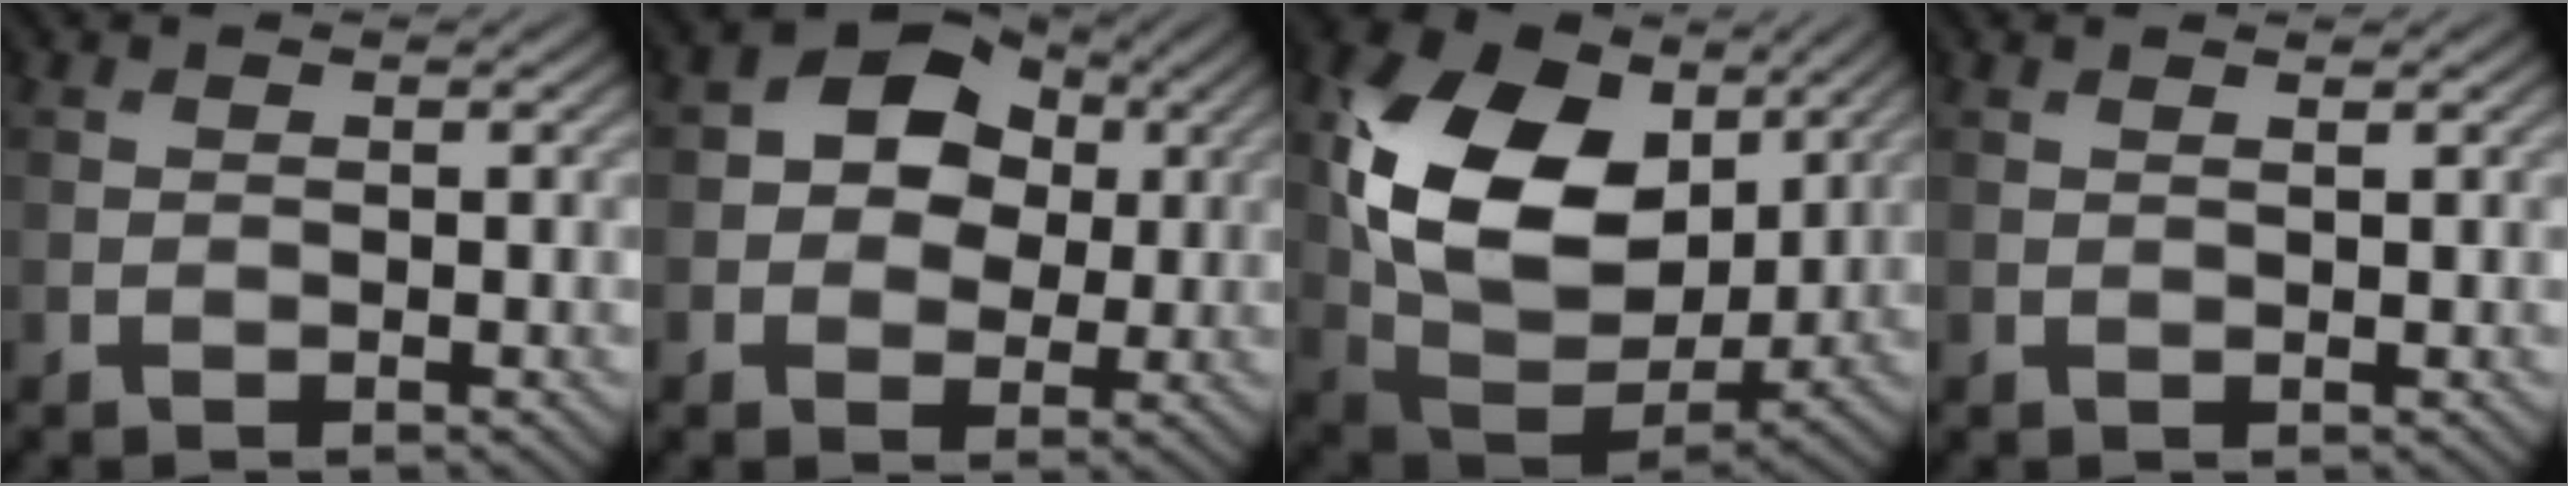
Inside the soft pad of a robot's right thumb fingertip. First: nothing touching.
{"total": 7.6, "force": [1.3, 6.0, 4.4], "torque": [-0.075, 0.013, -0.001]}
{"total": 16.8, "force": [4.6, 11.5, 11.3], "torque": [-0.237, 0.007, 0.096]}
{"total": 0.6, "force": [0.5, 0.0, 0.4], "torque": [-0.010, 0.001, 0.006]}